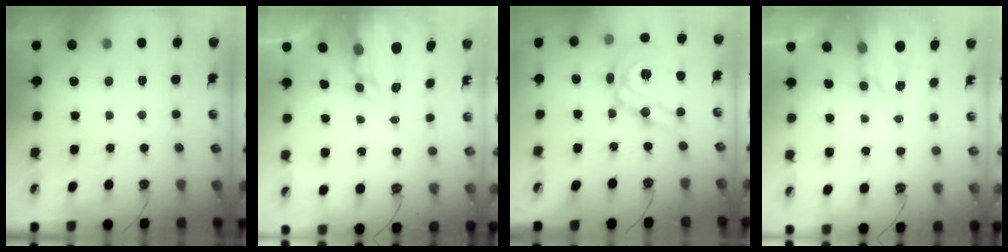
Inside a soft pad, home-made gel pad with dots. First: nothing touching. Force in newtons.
{"total": 6.3, "press": 6.3, "slide": 0.5}
{"total": 18.1, "press": 18.0, "slide": 1.8}
{"total": 4.1, "press": 4.0, "slide": 0.5}